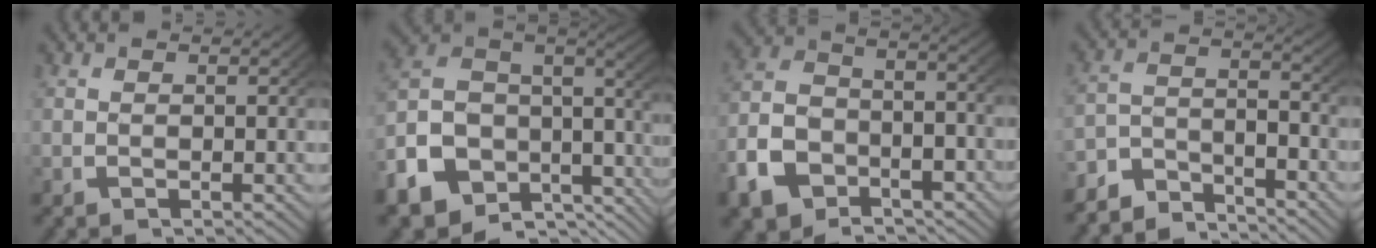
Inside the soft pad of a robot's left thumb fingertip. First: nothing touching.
{"total": 14.6, "force": [-1.6, 10.0, 10.5], "torque": [-0.227, -0.026, -0.022]}
{"total": 9.1, "force": [-4.2, 6.5, 4.8], "torque": [-0.127, -0.031, -0.059]}
{"total": 5.5, "force": [-4.4, 2.5, 2.1], "torque": [-0.029, -0.016, -0.080]}